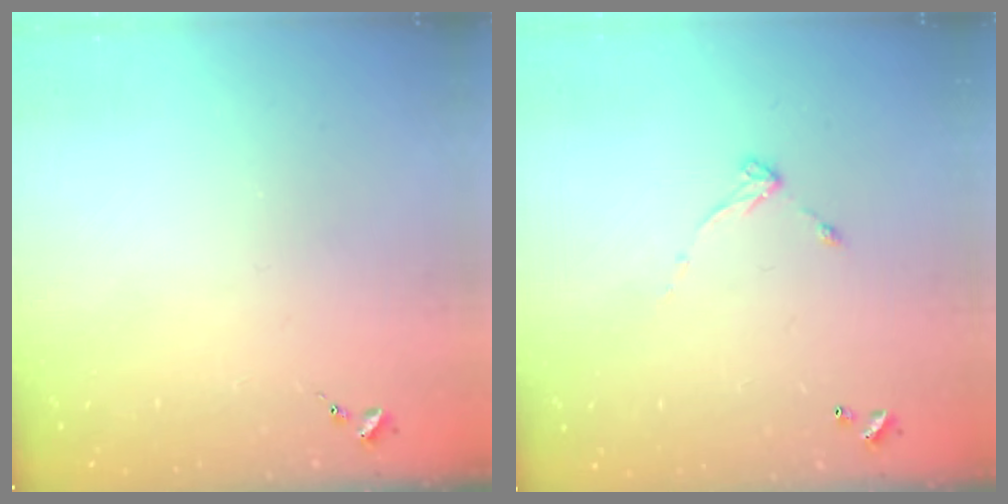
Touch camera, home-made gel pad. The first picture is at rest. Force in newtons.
{"total": 5.4, "press": 5.4, "slide": 0.3}